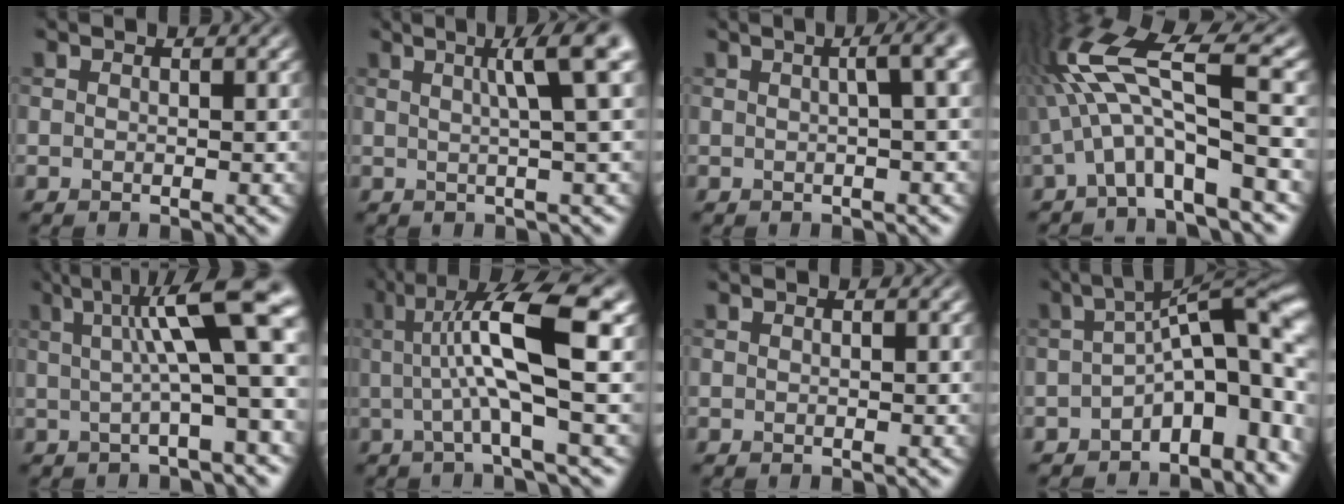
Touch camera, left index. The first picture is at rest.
{"total": 5.1, "force": [1.5, 0.7, 4.8], "torque": [-0.061, 0.017, 0.021]}
{"total": 4.8, "force": [1.0, 1.9, 4.3], "torque": [-0.026, 0.029, -0.001]}
{"total": 8.9, "force": [-1.2, 2.1, 8.6], "torque": [-0.163, 0.024, -0.032]}
{"total": 10.3, "force": [2.2, 2.1, 9.8], "torque": [-0.132, 0.022, 0.028]}
{"total": 9.1, "force": [1.4, 1.8, 8.9], "torque": [-0.135, 0.008, 0.020]}
{"total": 0.0}
{"total": 11.2, "force": [-2.9, 4.5, 9.9], "torque": [-0.119, 0.015, -0.055]}